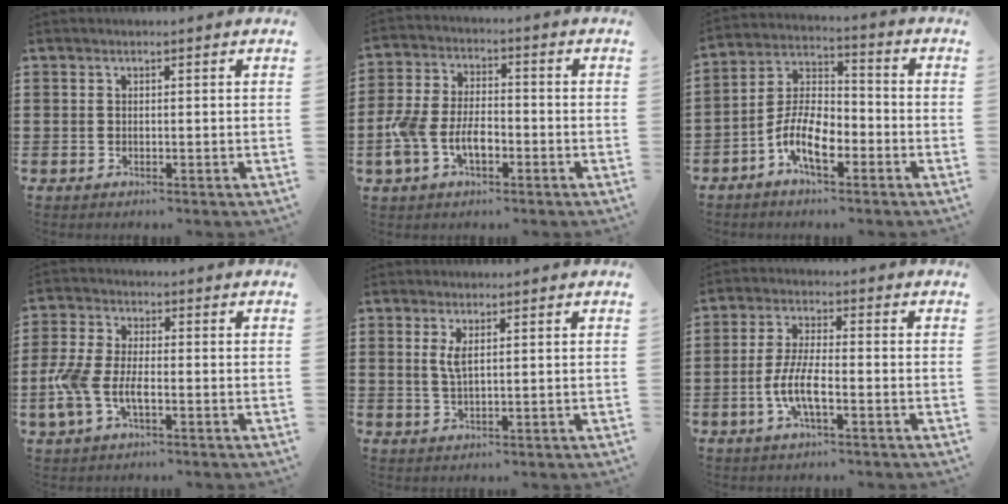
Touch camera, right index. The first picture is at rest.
{"total": 7.0, "force": [-2.6, 3.9, 5.2], "torque": [-0.123, 0.004, -0.055]}
{"total": 8.8, "force": [-4.5, 3.9, 6.4], "torque": [-0.150, 0.001, -0.090]}
{"total": 6.4, "force": [-2.0, 3.0, 5.3], "torque": [-0.132, -0.005, -0.045]}
{"total": 2.6, "force": [0.9, 0.5, 2.4], "torque": [-0.052, 0.002, 0.015]}
{"total": 6.4, "force": [-2.4, 1.5, 5.7], "torque": [-0.138, -0.014, -0.053]}